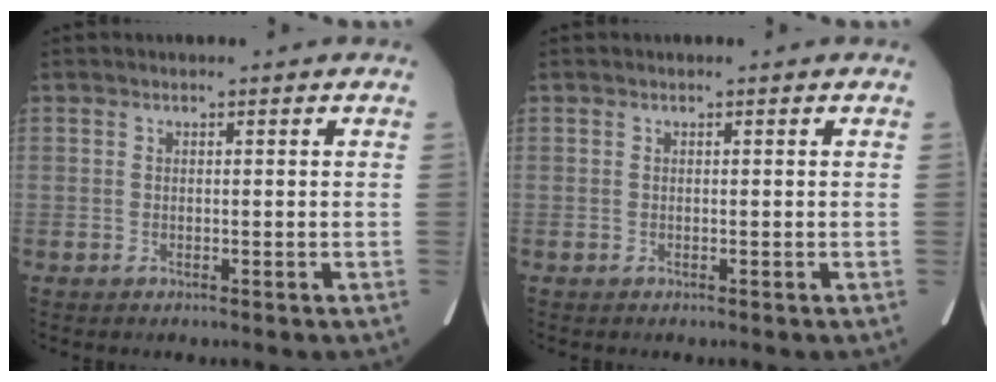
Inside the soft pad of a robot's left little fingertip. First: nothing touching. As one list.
[{"total": 0.0}]